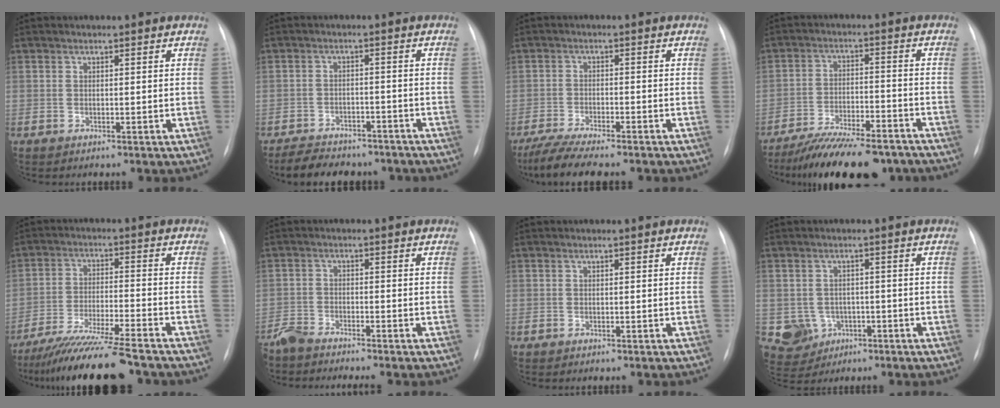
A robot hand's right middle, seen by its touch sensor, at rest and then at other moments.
{"total": 10.8, "force": [-9.2, 4.1, 3.7], "torque": [-0.061, 0.005, -0.125]}
{"total": 9.0, "force": [-7.5, 1.1, 4.8], "torque": [-0.083, -0.017, -0.121]}
{"total": 15.7, "force": [-13.1, 3.9, 7.6], "torque": [-0.115, 0.001, -0.203]}
{"total": 13.6, "force": [-11.7, -0.4, 7.0], "torque": [-0.109, -0.031, -0.191]}
{"total": 4.9, "force": [-4.7, -0.3, 1.3], "torque": [-0.017, -0.015, -0.082]}
{"total": 0.0}
{"total": 6.0, "force": [-1.9, 5.6, 1.1], "torque": [-0.023, 0.008, -0.020]}